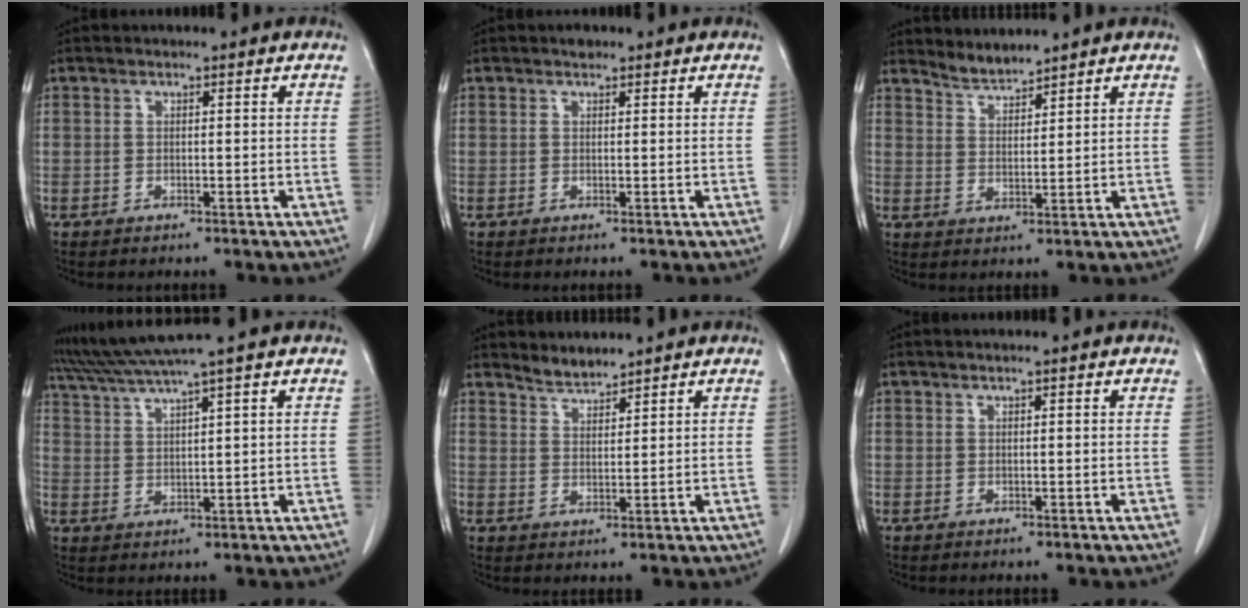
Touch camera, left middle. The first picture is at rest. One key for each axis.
{"total": 0.9, "fx": 0.7, "fy": 0.5, "fz": 0.3, "tx": -0.009, "ty": 0.006, "tz": 0.011}
{"total": 3.3, "fx": 3.3, "fy": 0.0, "fz": 0.0, "tx": -0.003, "ty": 0.000, "tz": 0.065}
{"total": 6.7, "fx": 5.7, "fy": -1.8, "fz": 3.0, "tx": -0.064, "ty": 0.010, "tz": 0.111}
{"total": 2.8, "fx": 2.8, "fy": 0.1, "fz": 0.0, "tx": -0.002, "ty": 0.001, "tz": 0.055}
{"total": 1.3, "fx": 1.0, "fy": 0.1, "fz": 0.8, "tx": -0.010, "ty": 0.015, "tz": 0.016}